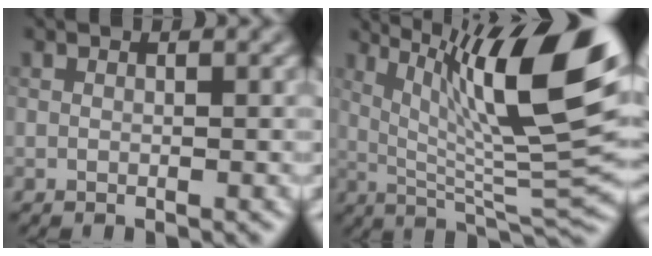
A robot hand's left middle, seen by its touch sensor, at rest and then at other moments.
{"total": 13.8, "force": [5.1, 2.9, 12.4], "torque": [-0.191, 0.005, 0.088]}